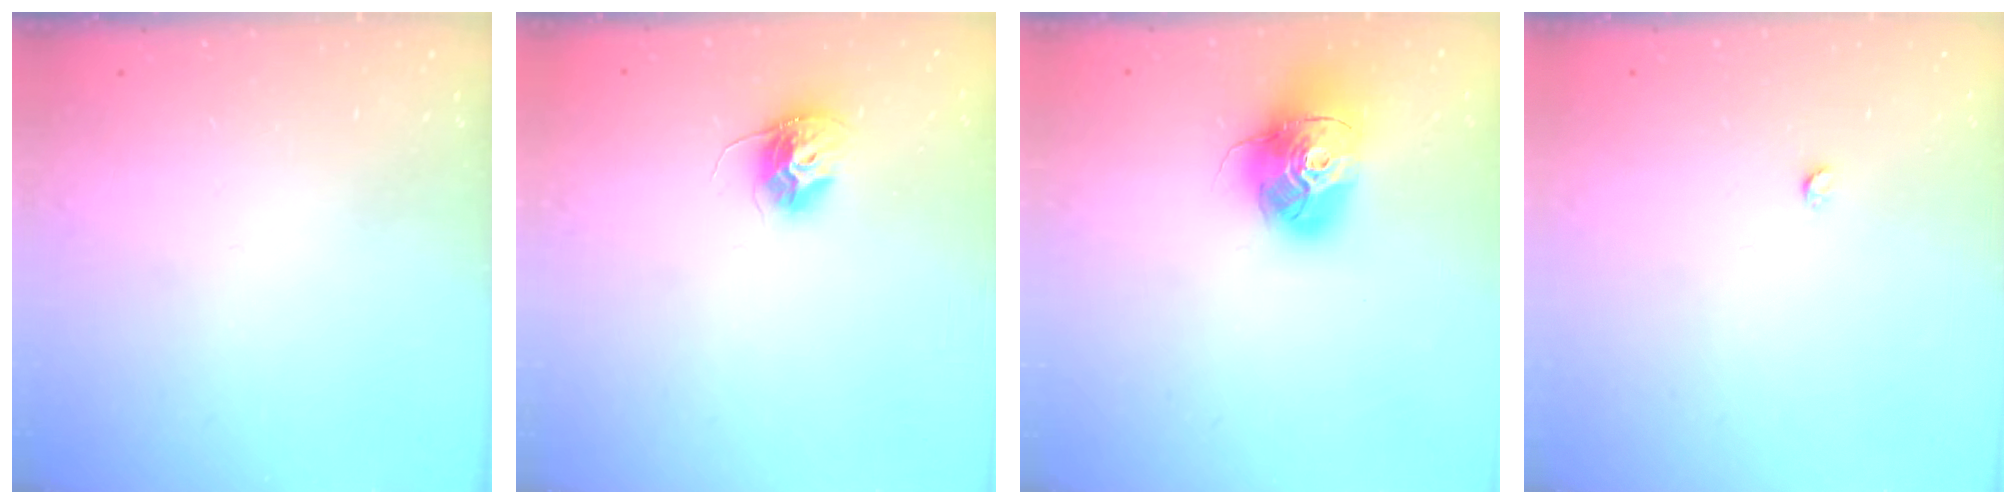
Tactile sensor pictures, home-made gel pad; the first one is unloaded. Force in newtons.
{"total": 10.7, "press": 10.7, "slide": 0.7}
{"total": 17.2, "press": 17.1, "slide": 2.0}
{"total": 2.4, "press": 2.4, "slide": 0.3}